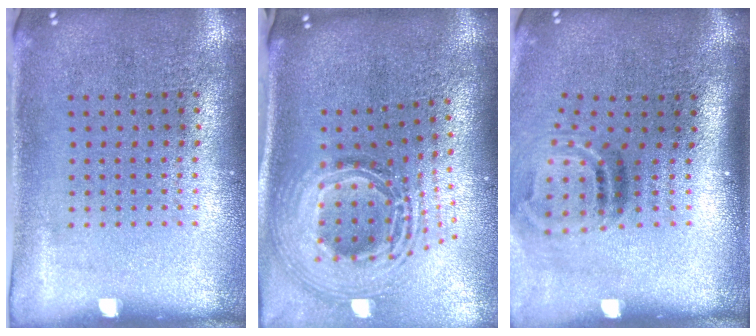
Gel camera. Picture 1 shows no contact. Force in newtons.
{"total": 3.0, "press": 2.0, "slide": 2.2}
{"total": 2.0, "press": 1.2, "slide": 1.6}